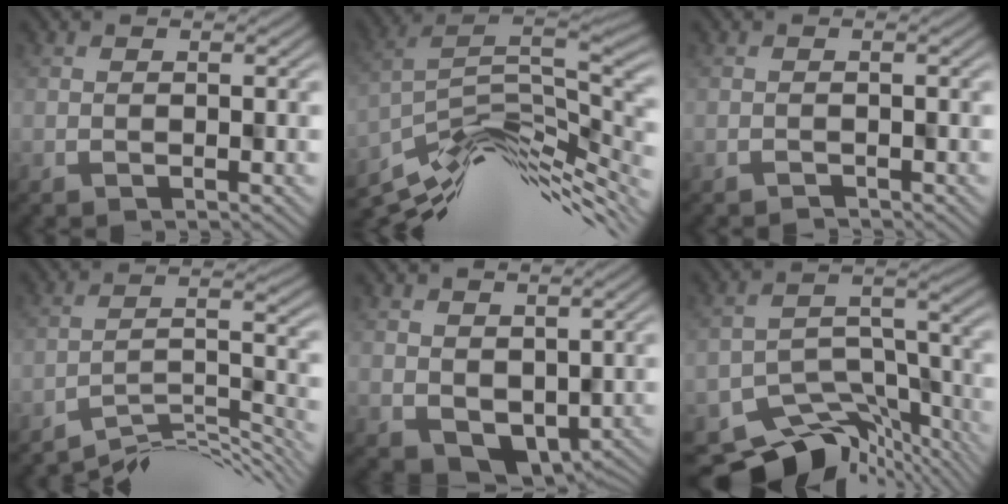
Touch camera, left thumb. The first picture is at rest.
{"total": 13.5, "force": [-6.2, 5.1, 10.9], "torque": [-0.220, -0.014, -0.103]}
{"total": 0.8, "force": [-0.8, 0.0, -0.2], "torque": [0.006, 0.001, -0.015]}
{"total": 9.3, "force": [-7.4, 2.1, 5.3], "torque": [-0.084, -0.006, -0.123]}
{"total": 5.3, "force": [-0.1, 4.2, 3.3], "torque": [-0.056, -0.028, 0.016]}
{"total": 11.5, "force": [-8.2, 6.0, 5.5], "torque": [-0.102, -0.036, -0.107]}